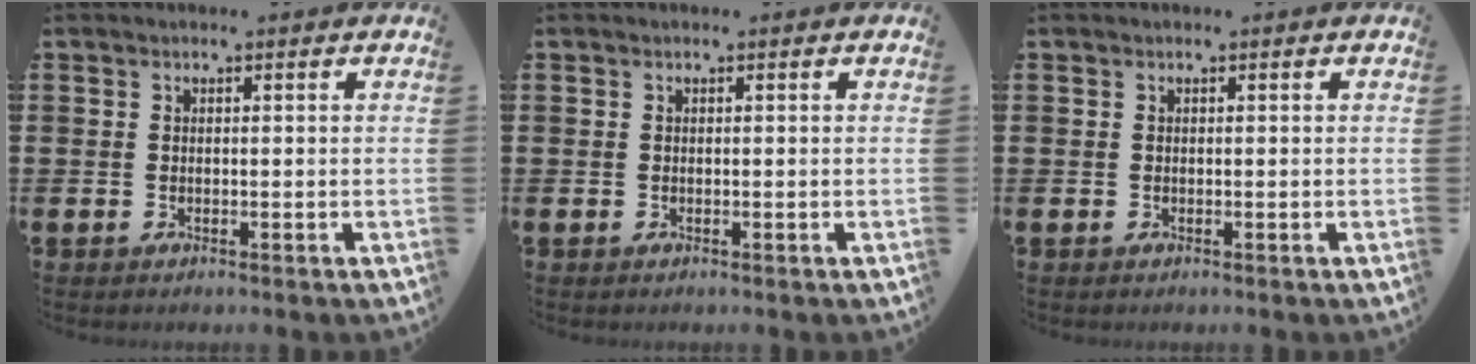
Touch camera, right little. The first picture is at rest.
{"total": 0.0}
{"total": 0.0}